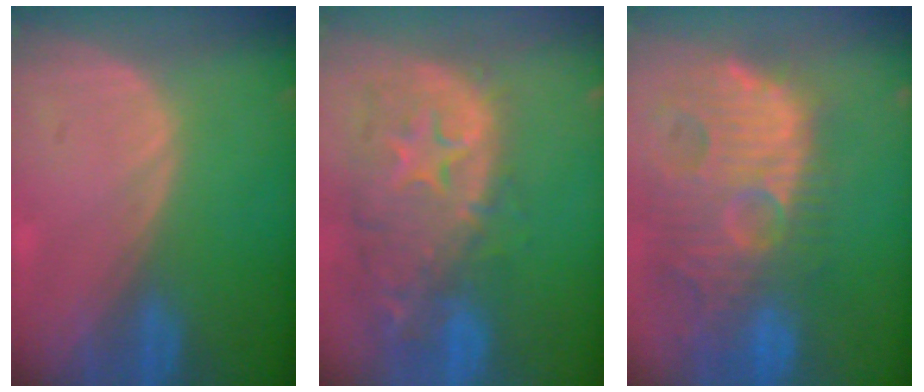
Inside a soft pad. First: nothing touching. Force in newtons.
{"total": 14.0, "press": 11.3, "slide": 8.3}
{"total": 14.6, "press": 12.6, "slide": 7.3}